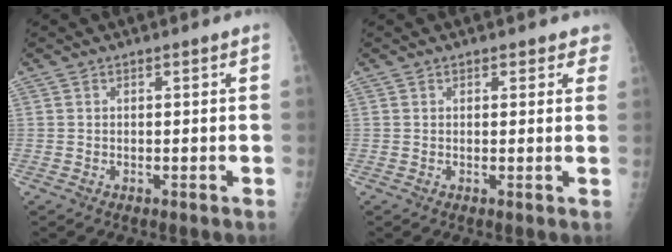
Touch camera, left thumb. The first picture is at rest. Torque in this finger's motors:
{"motor_torque": [-0.35, 0.17, -0.03, 0.07, -0.05]}